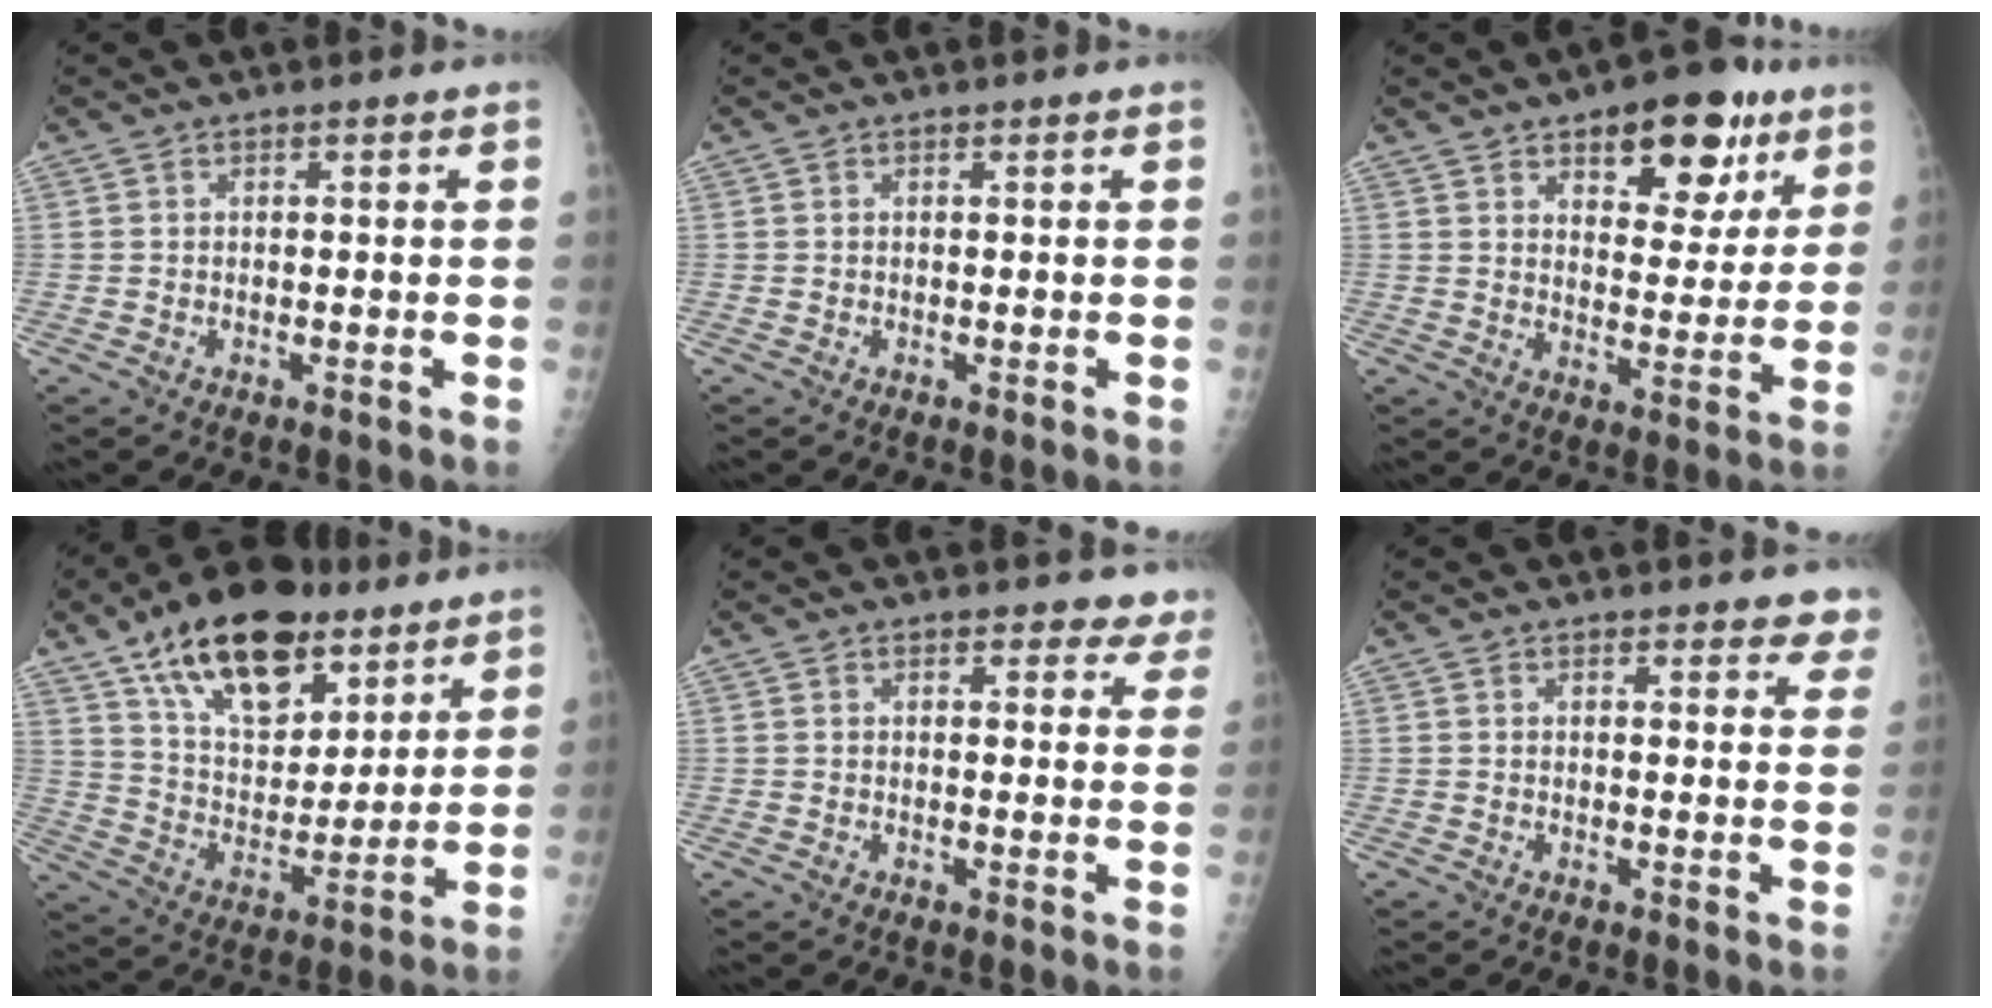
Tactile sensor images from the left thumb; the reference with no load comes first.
{"total": 0.0}
{"total": 15.0, "force": [8.4, 7.4, 10.0], "torque": [-0.081, -0.034, 0.119]}
{"total": 22.4, "force": [13.9, 11.7, 13.2], "torque": [-0.184, -0.045, 0.241]}
{"total": 5.1, "force": [4.5, 2.2, 1.0], "torque": [0.031, -0.021, 0.037]}
{"total": 5.2, "force": [4.5, 1.9, 1.7], "torque": [0.020, -0.019, 0.038]}